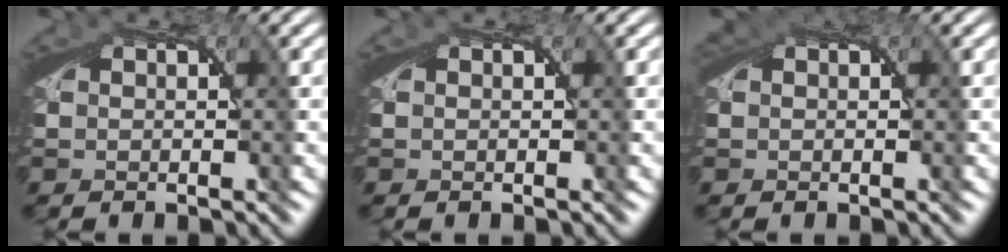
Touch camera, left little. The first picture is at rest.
{"total": 0.0}
{"total": 0.6, "force": [0.4, 0.4, 0.3], "torque": [-0.005, 0.000, 0.005]}